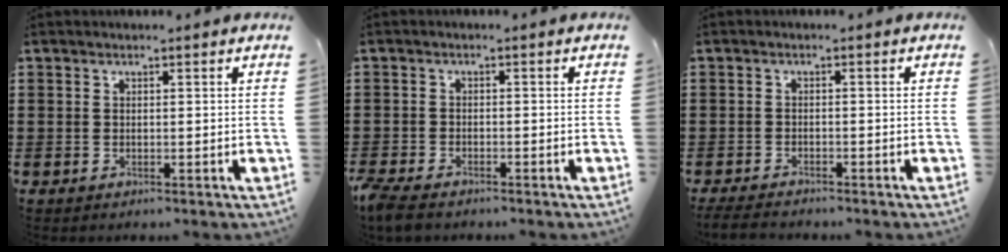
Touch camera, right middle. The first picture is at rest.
{"total": 2.5, "force": [-2.3, 0.6, 0.9], "torque": [-0.039, -0.006, -0.052]}
{"total": 1.9, "force": [-1.9, 0.2, 0.5], "torque": [-0.018, -0.002, -0.041]}